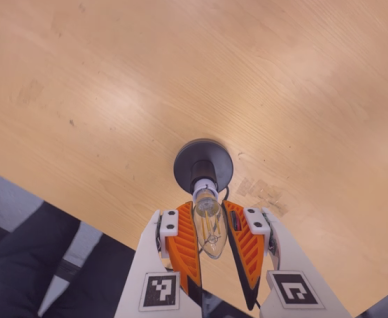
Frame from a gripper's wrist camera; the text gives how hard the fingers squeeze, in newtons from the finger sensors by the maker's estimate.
{"total": 12.2, "left": 11.8, "right": 12.7}